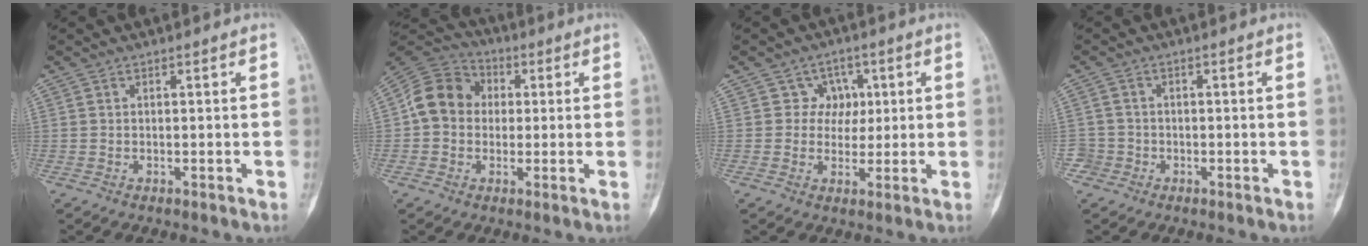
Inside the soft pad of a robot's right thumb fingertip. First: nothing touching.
{"total": 10.9, "force": [0.8, 9.1, 6.0], "torque": [-0.092, 0.025, 0.001]}
{"total": 5.0, "force": [1.3, 4.7, 1.2], "torque": [0.024, 0.006, 0.012]}
{"total": 2.9, "force": [-1.4, 2.5, -0.2], "torque": [0.014, 0.014, -0.031]}